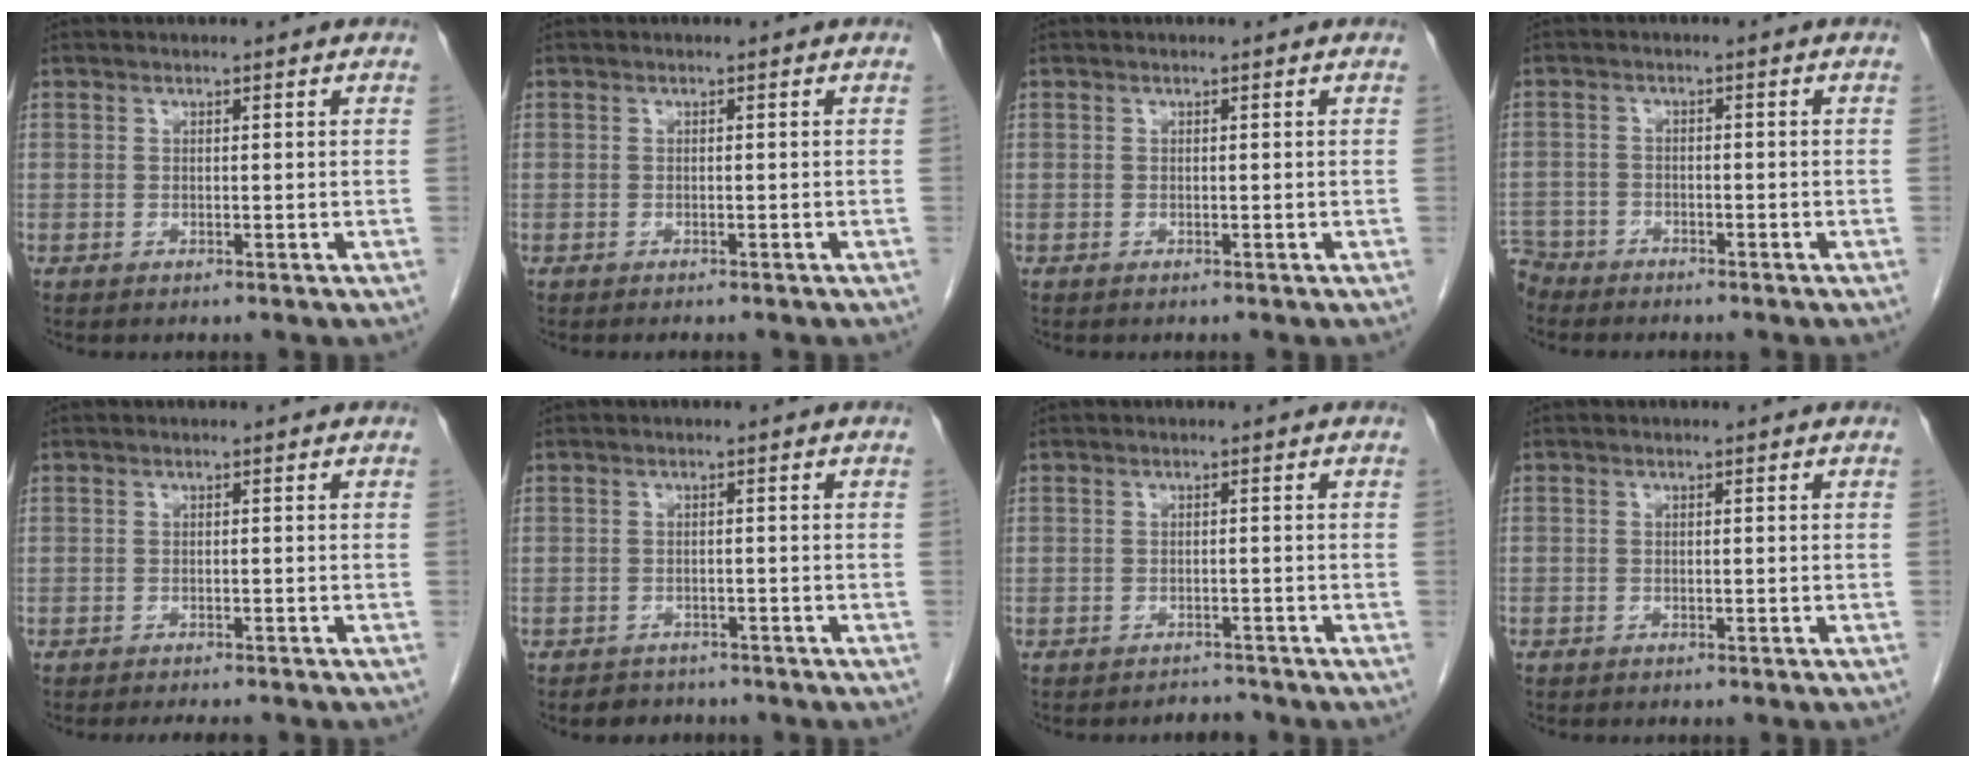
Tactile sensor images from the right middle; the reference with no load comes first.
{"total": 2.2, "force": [-1.9, 0.5, 1.0], "torque": [-0.016, -0.005, -0.019]}
{"total": 0.0}
{"total": 4.8, "force": [-4.5, 1.9, -0.1], "torque": [0.002, -0.004, -0.086]}
{"total": 3.9, "force": [-3.5, 0.7, 1.6], "torque": [-0.019, -0.006, -0.046]}
{"total": 3.1, "force": [-2.6, 1.6, 0.1], "torque": [-0.011, 0.004, -0.036]}
{"total": 1.6, "force": [-1.5, 0.4, -0.5], "torque": [0.005, -0.005, -0.020]}
{"total": 0.5, "force": [-0.4, 0.3, 0.1], "torque": [-0.008, 0.003, -0.009]}